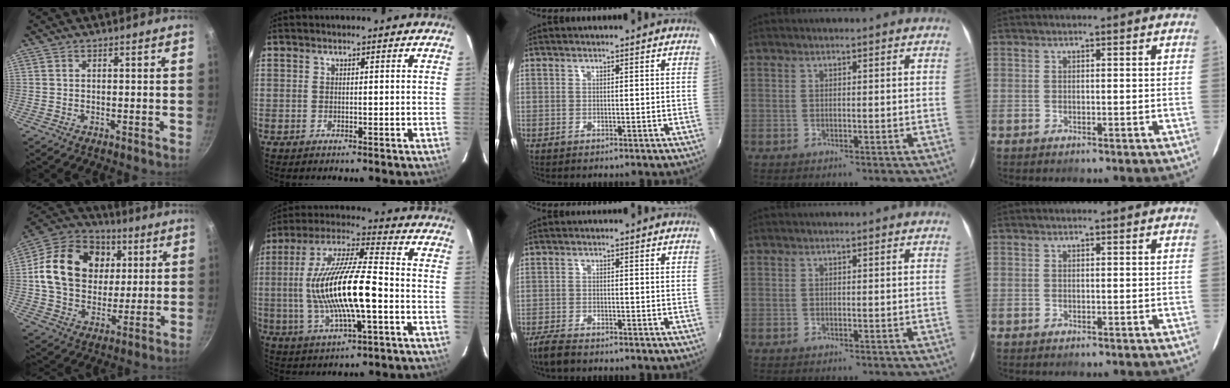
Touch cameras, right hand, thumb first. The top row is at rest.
{"thumb": {"total": 20.7, "force": [4.2, 16.1, 12.3], "torque": [-0.192, 0.010, 0.065]}, "index": {"total": 17.8, "force": [-2.4, 3.6, 17.2], "torque": [-0.337, 0.000, -0.043]}, "middle": {"total": 4.1, "force": [-3.6, 1.0, 1.8], "torque": [-0.057, -0.012, -0.070]}}